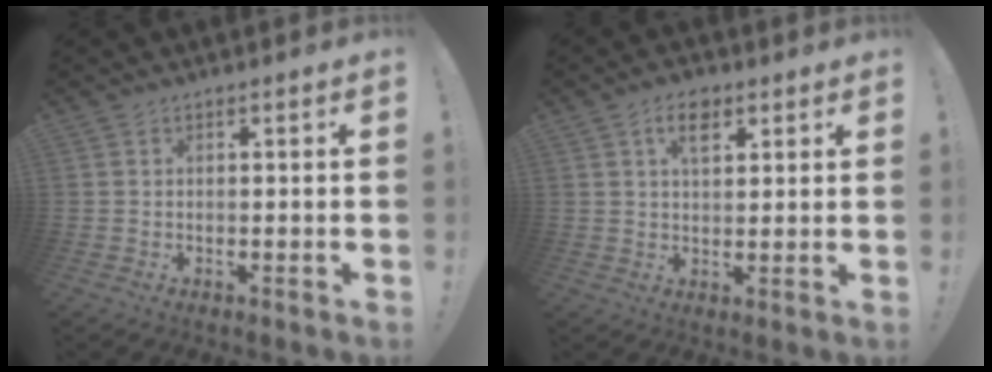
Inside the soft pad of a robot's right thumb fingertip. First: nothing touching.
{"total": 7.0, "force": [3.3, 4.1, 4.6], "torque": [-0.077, -0.001, 0.058]}